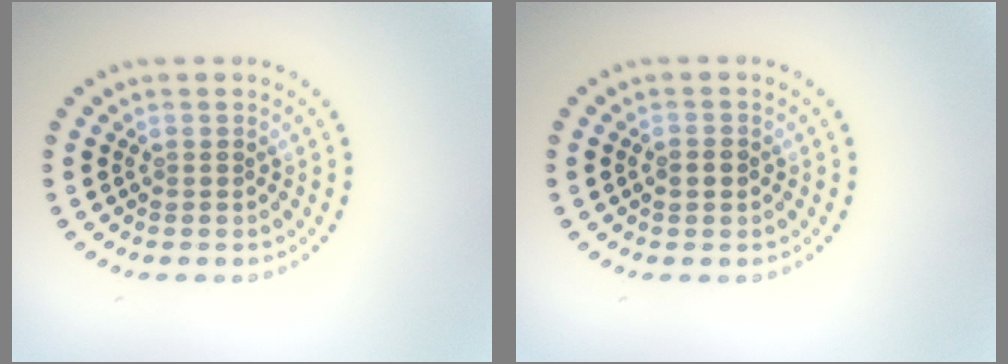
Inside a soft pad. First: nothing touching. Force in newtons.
{"total": 1.7, "press": 1.7, "slide": 0.0}